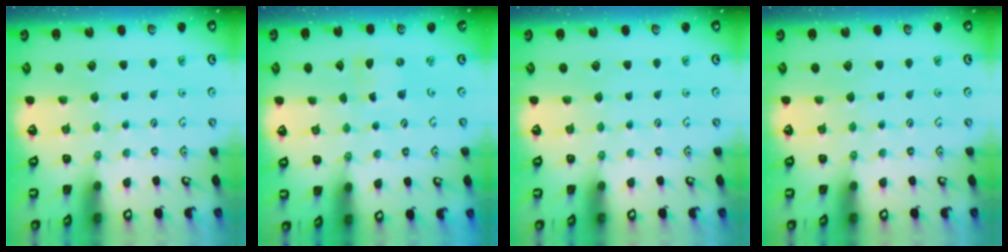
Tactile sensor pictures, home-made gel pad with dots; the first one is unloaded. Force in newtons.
{"total": 0.0}
{"total": 0.0}
{"total": 0.0}